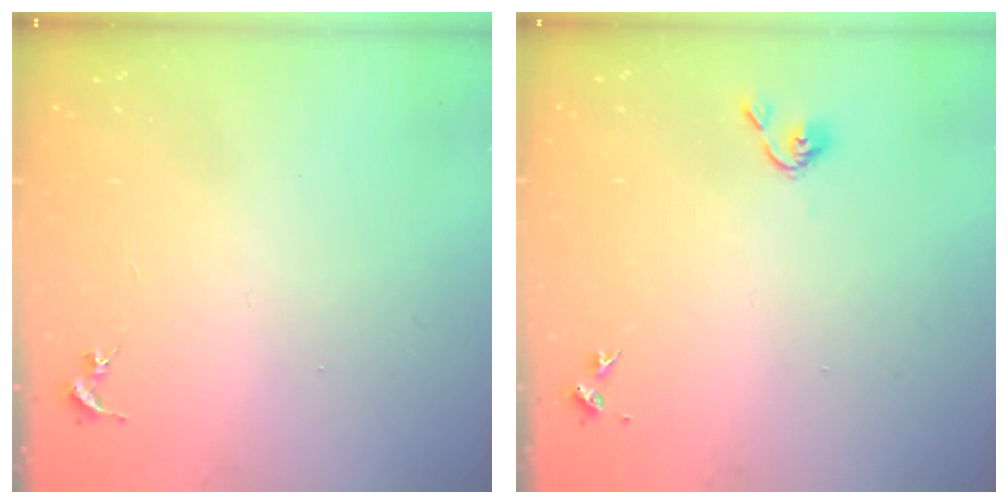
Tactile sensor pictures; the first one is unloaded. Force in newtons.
{"total": 3.7, "press": 3.7, "slide": 0.7}